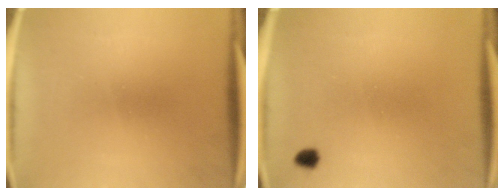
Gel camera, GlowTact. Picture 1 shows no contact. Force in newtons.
{"total": 1.4}